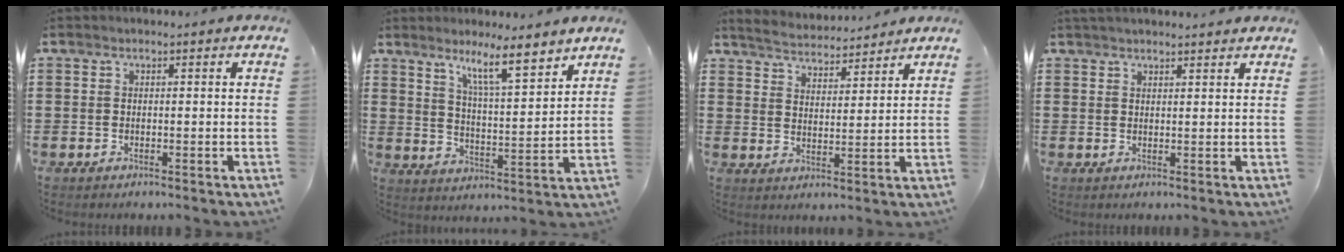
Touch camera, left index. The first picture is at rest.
{"total": 8.4, "force": [6.7, 0.7, 4.9], "torque": [-0.092, -0.039, 0.111]}
{"total": 4.1, "force": [4.1, 0.3, 0.2], "torque": [-0.023, -0.021, 0.070]}
{"total": 2.0, "force": [1.9, 0.1, 0.5], "torque": [-0.014, 0.002, 0.037]}